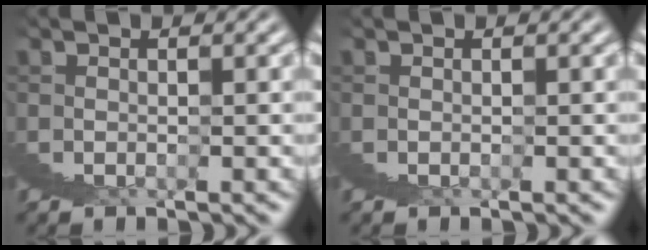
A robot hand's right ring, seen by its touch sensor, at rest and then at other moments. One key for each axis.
{"total": 0.0}